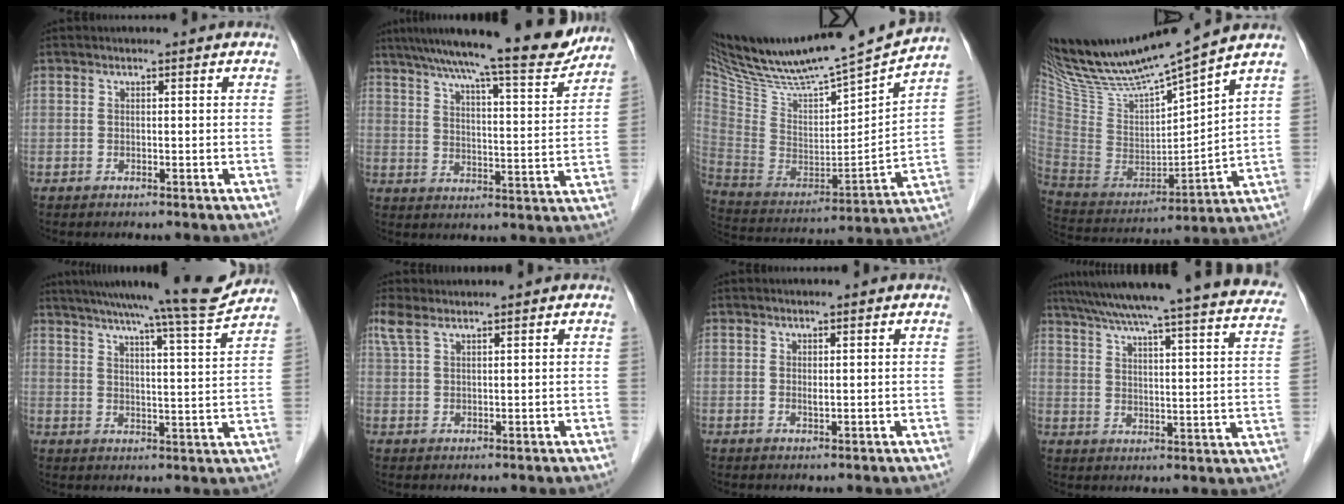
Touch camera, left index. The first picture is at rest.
{"total": 19.0, "force": [16.5, 1.0, 9.2], "torque": [-0.143, -0.009, 0.232]}
{"total": 24.9, "force": [22.5, 0.7, 10.7], "torque": [-0.198, -0.042, 0.370]}
{"total": 17.1, "force": [15.3, -0.4, 7.6], "torque": [-0.149, -0.016, 0.294]}
{"total": 15.5, "force": [14.0, -1.6, 6.5], "torque": [-0.104, -0.030, 0.189]}
{"total": 3.7, "force": [3.0, 0.9, 1.9], "torque": [-0.051, 0.024, 0.066]}
{"total": 0.7, "force": [0.3, 0.0, 0.6], "torque": [-0.014, -0.001, 0.004]}
{"total": 31.9, "force": [28.3, 1.2, 14.7], "torque": [-0.225, -0.051, 0.348]}